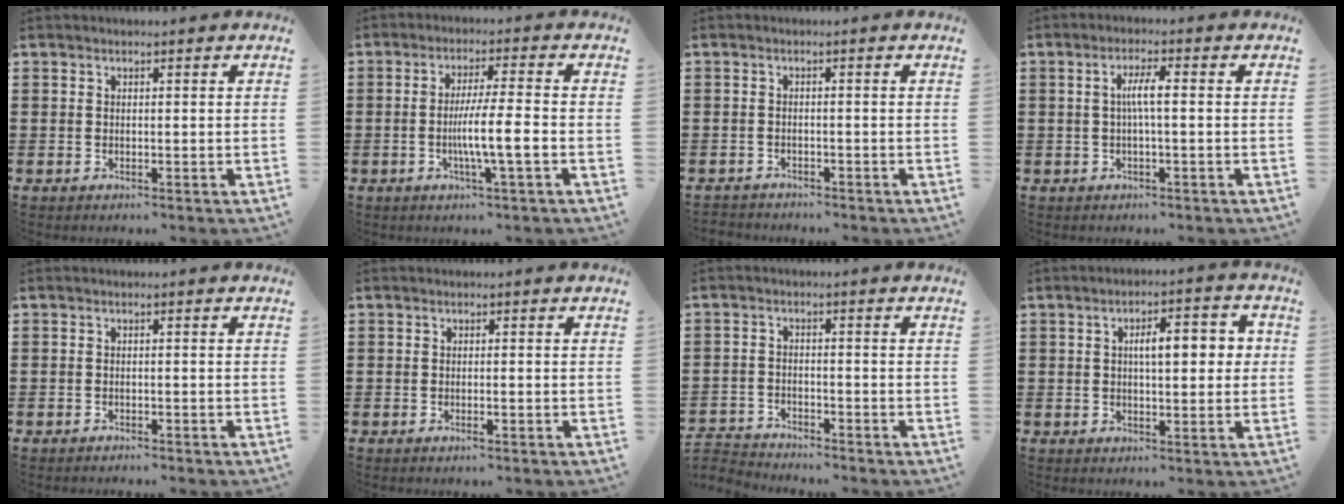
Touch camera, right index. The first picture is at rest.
{"total": 6.7, "force": [-1.7, 0.3, 6.5], "torque": [-0.109, -0.002, -0.033]}
{"total": 1.5, "force": [-1.4, 0.3, -0.2], "torque": [0.000, 0.004, -0.033]}
{"total": 3.5, "force": [-0.1, 0.5, 3.5], "torque": [-0.065, 0.004, -0.006]}
{"total": 0.9, "force": [-0.9, 0.0, 0.0], "torque": [-0.003, 0.001, -0.020]}
{"total": 0.8, "force": [-0.4, 0.0, 0.7], "torque": [-0.012, -0.003, -0.007]}
{"total": 2.8, "force": [-2.7, 0.3, -0.3], "torque": [-0.004, 0.000, -0.061]}
{"total": 6.2, "force": [0.9, 2.4, 5.6], "torque": [-0.084, 0.002, 0.006]}